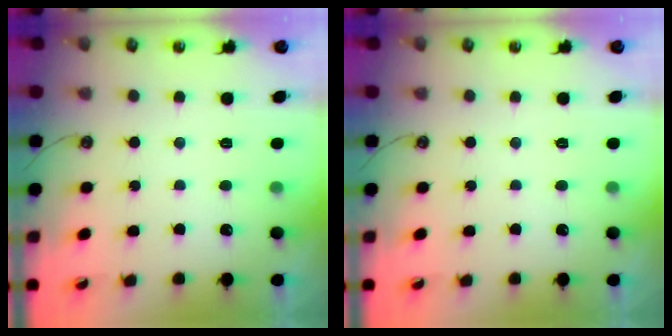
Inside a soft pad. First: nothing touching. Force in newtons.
{"total": 0.0}